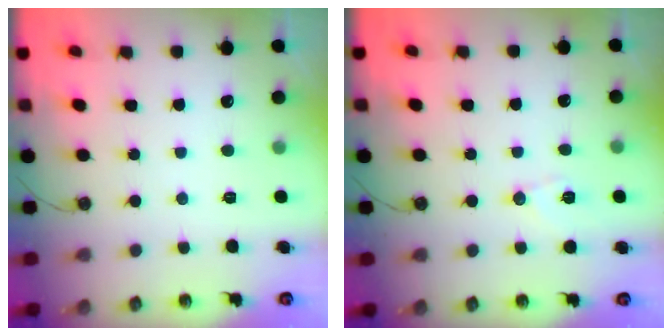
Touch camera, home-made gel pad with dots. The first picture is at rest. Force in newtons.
{"total": 6.5, "press": 6.4, "slide": 1.2}